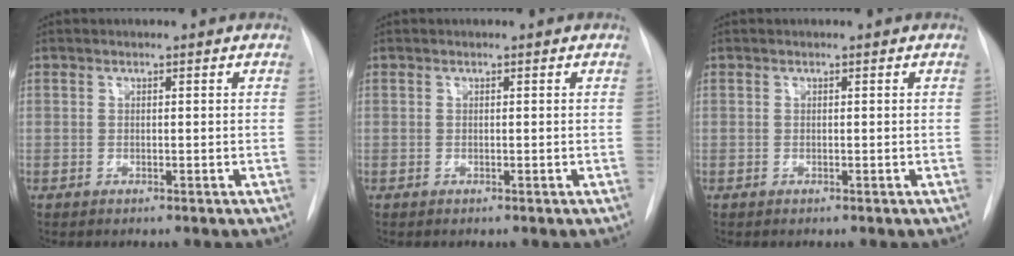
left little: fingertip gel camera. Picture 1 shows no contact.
{"total": 0.0}
{"total": 0.0}